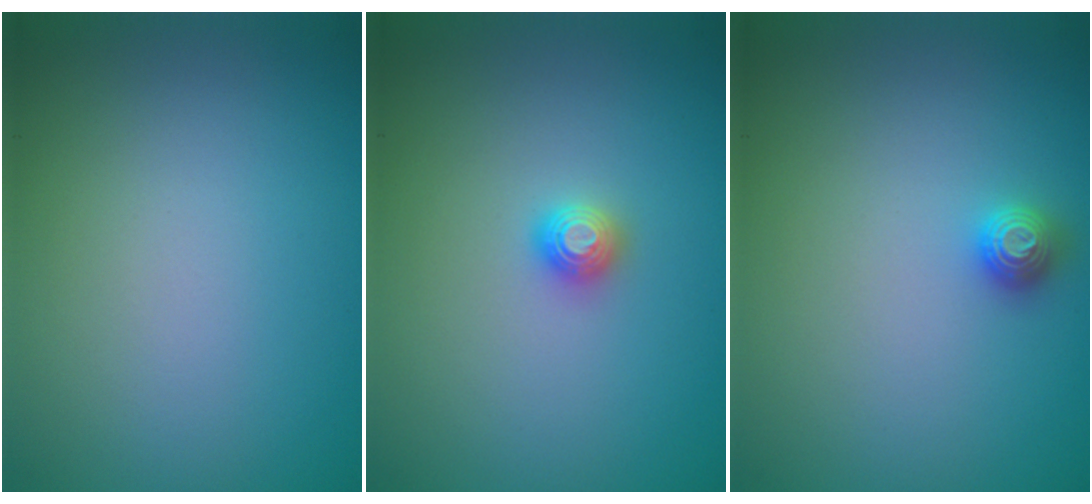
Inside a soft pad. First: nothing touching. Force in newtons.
{"total": 1.2, "press": 1.2, "slide": 0.1}
{"total": 1.2, "press": 1.1, "slide": 0.2}